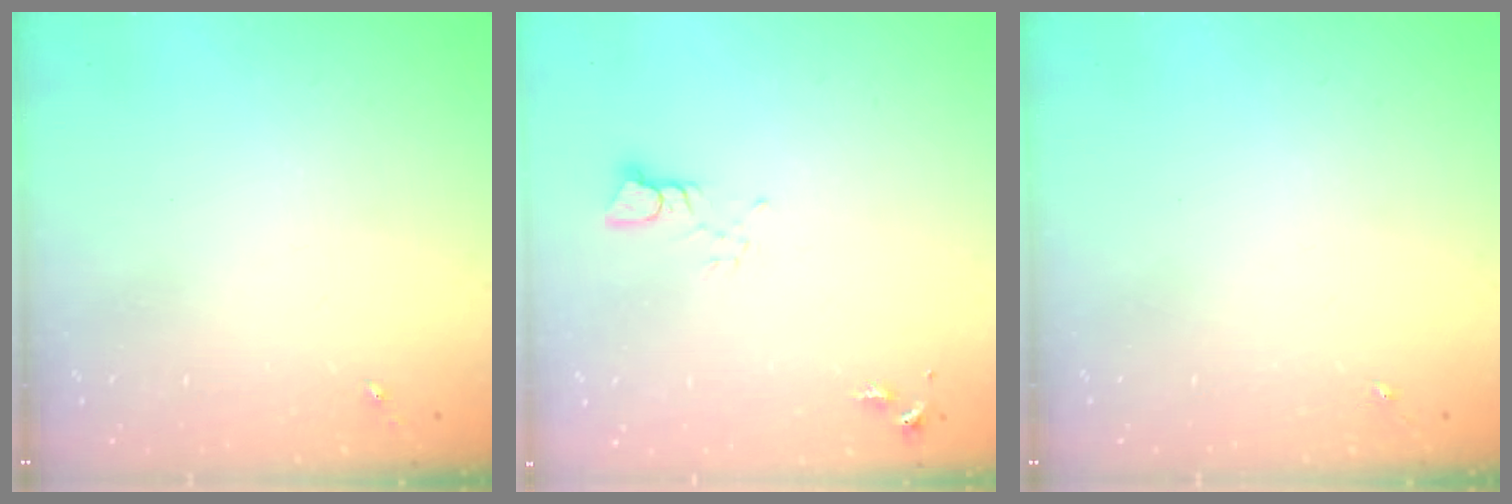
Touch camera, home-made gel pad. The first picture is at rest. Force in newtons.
{"total": 3.3, "press": 3.3, "slide": 0.1}
{"total": 0.0}